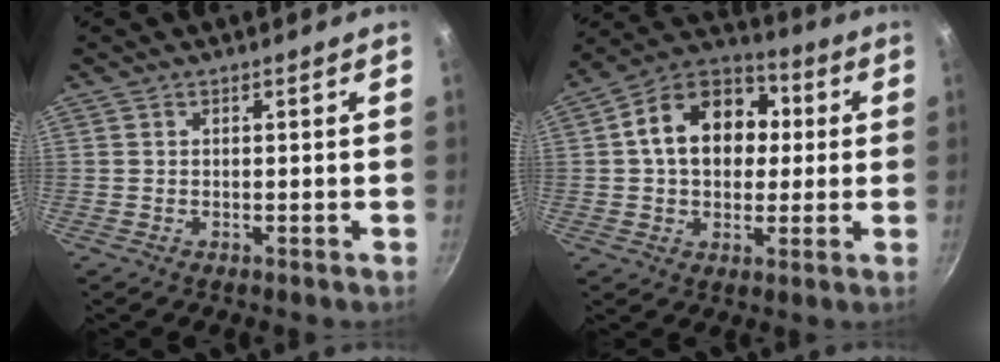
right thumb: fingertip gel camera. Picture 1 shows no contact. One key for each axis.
{"total": 16.5, "fx": 2.2, "fy": 12.3, "fz": 10.8, "tx": -0.147, "ty": 0.030, "tz": 0.018}